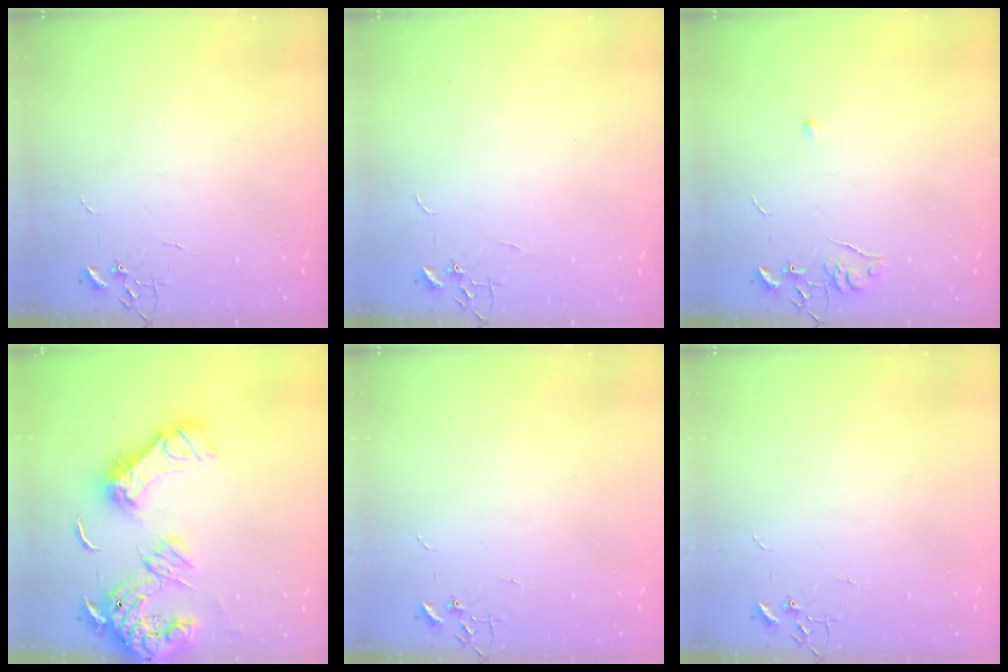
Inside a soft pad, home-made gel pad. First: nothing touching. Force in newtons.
{"total": 0.0}
{"total": 5.5, "press": 5.4, "slide": 0.8}
{"total": 19.7, "press": 19.4, "slide": 3.3}
{"total": 0.0}
{"total": 0.0}